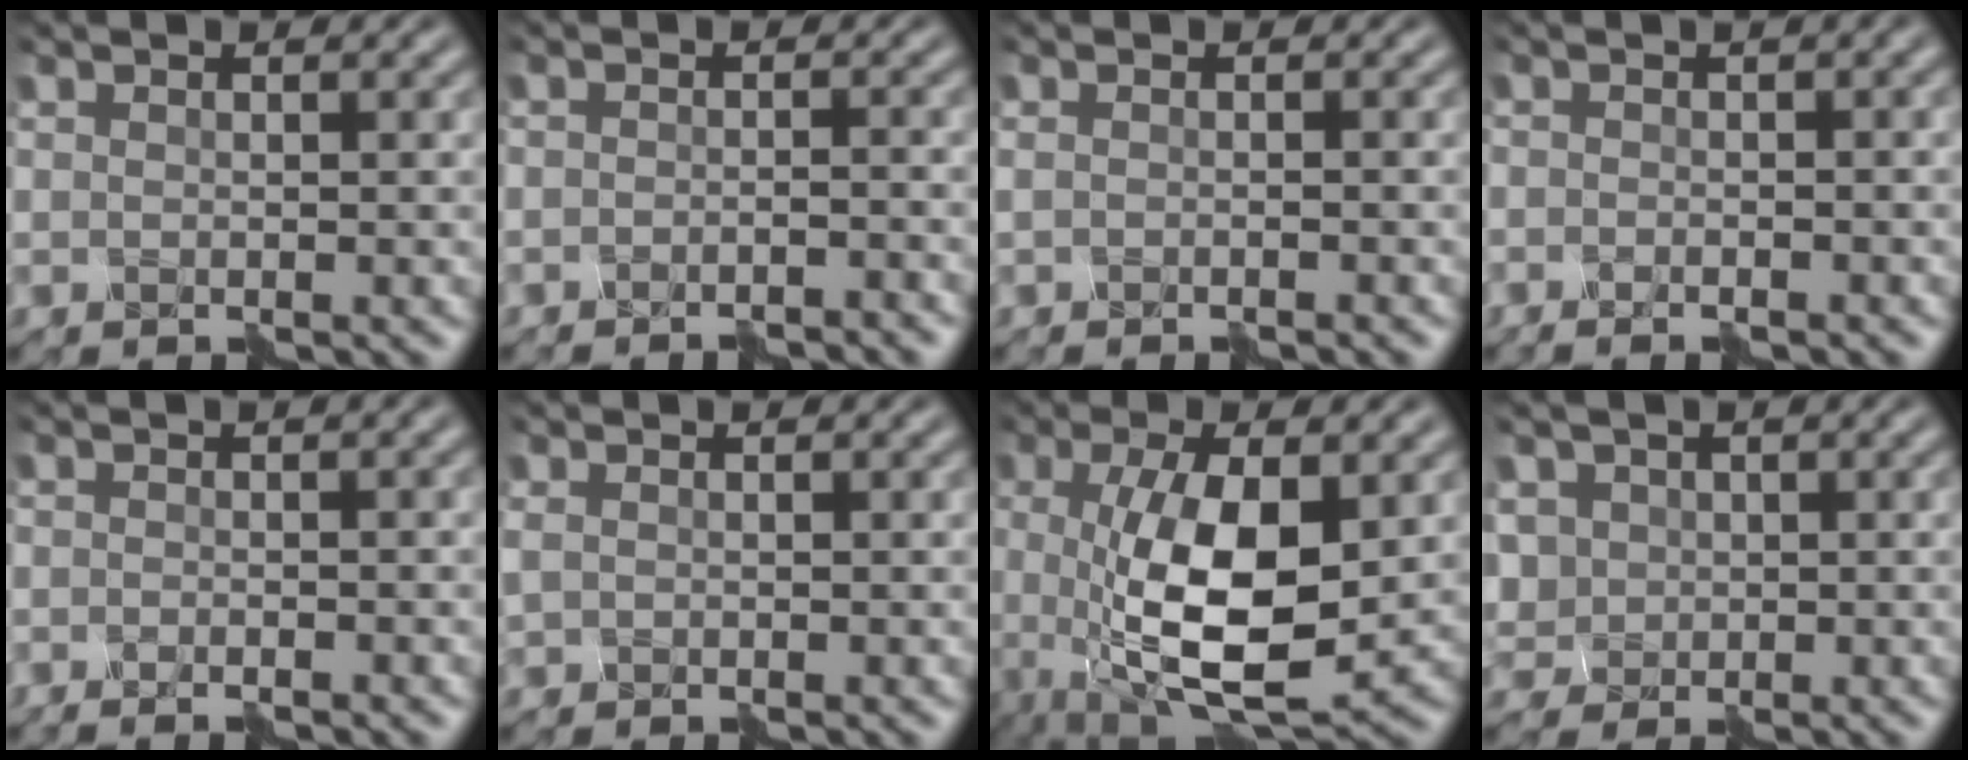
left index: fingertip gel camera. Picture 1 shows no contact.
{"total": 2.5, "force": [-2.5, 0.0, 0.3], "torque": [0.004, 0.001, -0.042]}
{"total": 0.8, "force": [-0.6, 0.2, 0.6], "torque": [-0.007, -0.005, -0.017]}
{"total": 2.3, "force": [-1.0, 0.6, 2.0], "torque": [-0.012, 0.002, -0.022]}
{"total": 1.7, "force": [-1.2, 0.2, 1.2], "torque": [-0.011, 0.000, -0.027]}
{"total": 0.8, "force": [-0.1, 0.6, 0.4], "torque": [-0.008, 0.001, 0.000]}
{"total": 9.8, "force": [-1.1, 3.7, 9.0], "torque": [-0.165, -0.011, -0.019]}
{"total": 2.9, "force": [-0.2, 2.7, 0.9], "torque": [-0.021, -0.001, -0.007]}